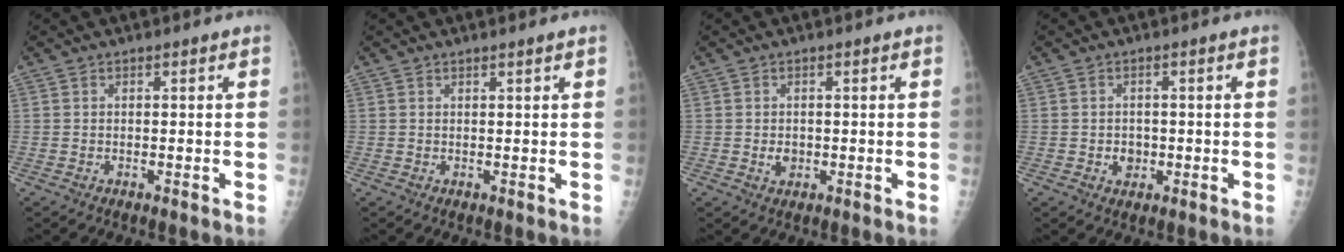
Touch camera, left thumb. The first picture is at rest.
{"total": 0.8, "force": [0.6, 0.0, 0.5], "torque": [-0.008, -0.003, 0.010]}
{"total": 2.3, "force": [-0.3, 1.8, 1.3], "torque": [-0.011, 0.002, -0.002]}
{"total": 2.8, "force": [-0.6, 2.4, 1.3], "torque": [-0.004, 0.005, -0.006]}